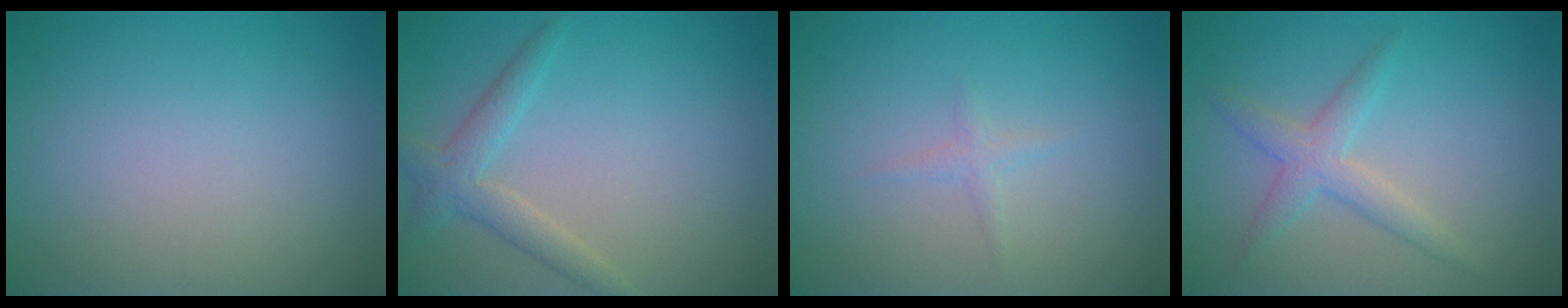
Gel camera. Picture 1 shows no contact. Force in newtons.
{"total": 2.6, "press": 2.6, "slide": 0.2}
{"total": 0.8, "press": 0.8, "slide": 0.1}
{"total": 1.7, "press": 1.7, "slide": 0.2}